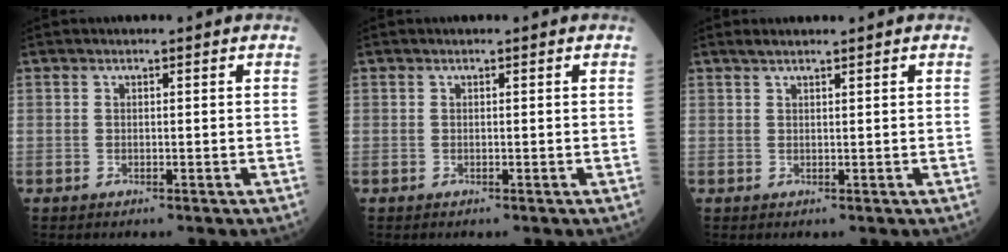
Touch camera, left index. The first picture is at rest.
{"total": 0.0}
{"total": 2.5, "force": [2.2, 0.1, 1.2], "torque": [-0.020, 0.020, 0.038]}